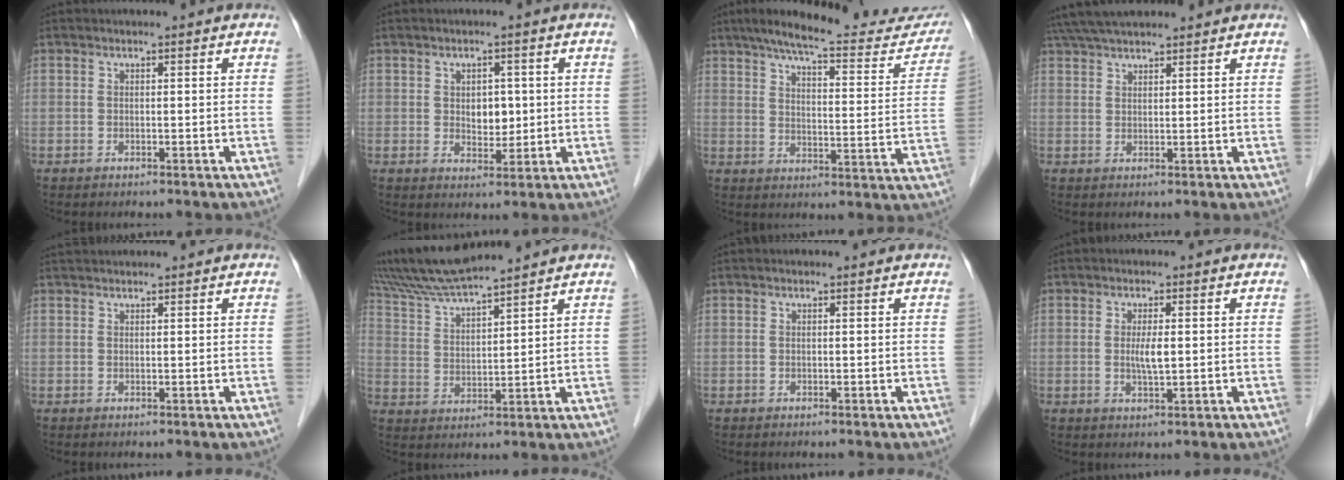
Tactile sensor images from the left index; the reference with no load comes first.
{"total": 4.0, "force": [0.5, 2.8, 2.8], "torque": [-0.039, 0.004, 0.013]}
{"total": 22.6, "force": [19.8, 4.1, 10.1], "torque": [-0.137, -0.021, 0.248]}
{"total": 8.9, "force": [7.9, 1.6, 3.9], "torque": [-0.070, 0.043, 0.134]}
{"total": 2.9, "force": [2.8, 0.2, 0.9], "torque": [-0.011, 0.032, 0.049]}
{"total": 11.1, "force": [10.1, -0.2, 4.7], "torque": [-0.096, 0.025, 0.188]}
{"total": 0.7, "force": [0.7, 0.1, 0.1], "torque": [-0.007, 0.004, 0.008]}
{"total": 2.6, "force": [0.2, 0.4, 2.6], "torque": [-0.052, -0.003, 0.005]}